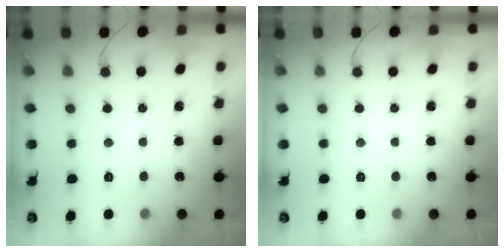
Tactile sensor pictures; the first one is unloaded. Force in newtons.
{"total": 0.0}